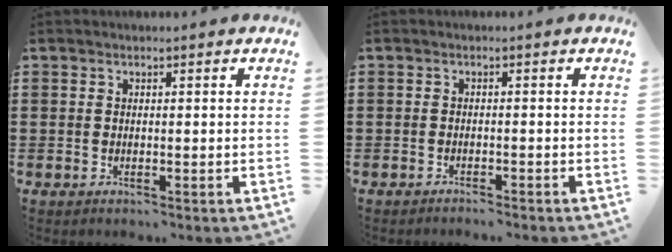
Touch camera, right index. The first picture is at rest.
{"total": 1.1, "force": [-1.1, -0.1, 0.1], "torque": [-0.004, -0.001, -0.023]}